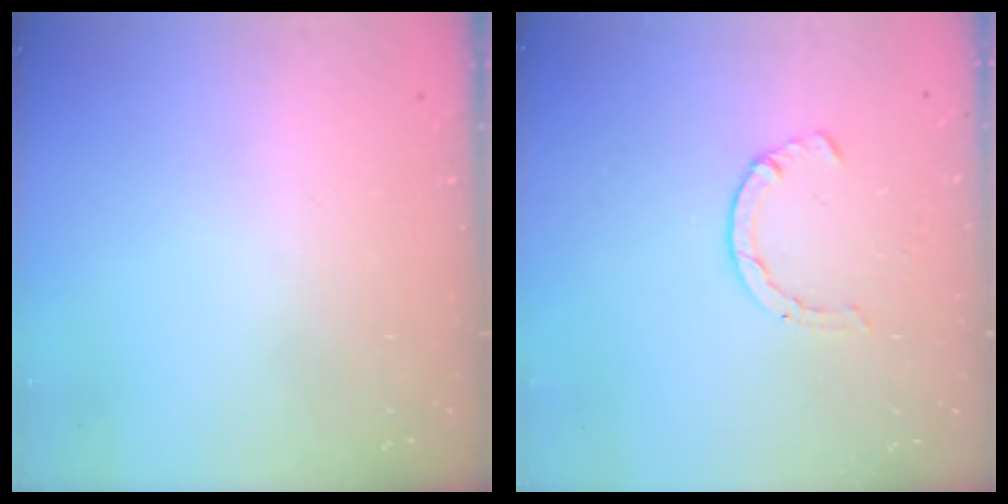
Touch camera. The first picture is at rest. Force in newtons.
{"total": 2.1, "press": 2.1, "slide": 0.5}